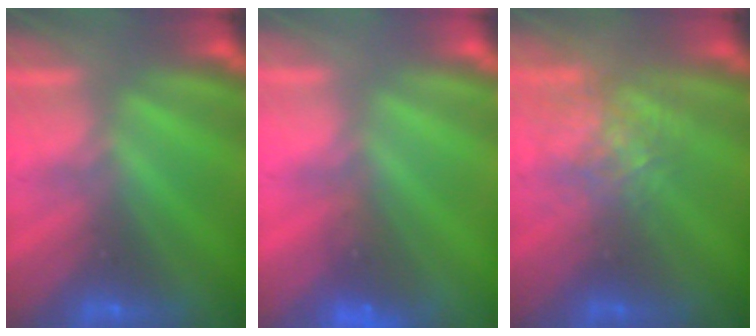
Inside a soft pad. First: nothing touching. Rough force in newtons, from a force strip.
{"total": 3.7}
{"total": 2.7}